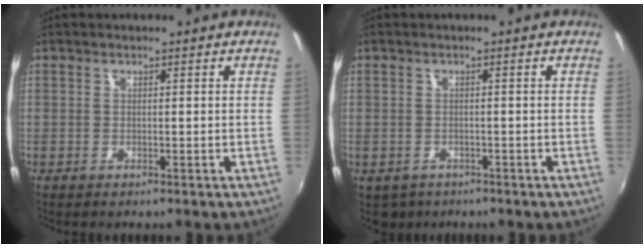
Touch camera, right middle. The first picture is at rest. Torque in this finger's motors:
{"motor_torque": [0.20, -0.19, -0.02, -0.01]}